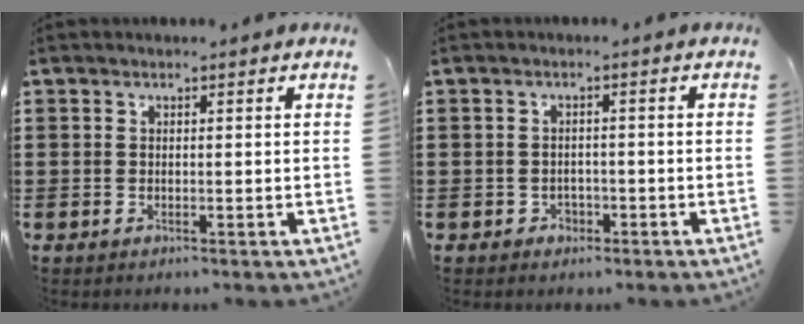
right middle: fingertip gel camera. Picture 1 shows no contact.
{"total": 1.3, "force": [-0.9, 1.0, 0.3], "torque": [-0.010, 0.000, -0.020]}